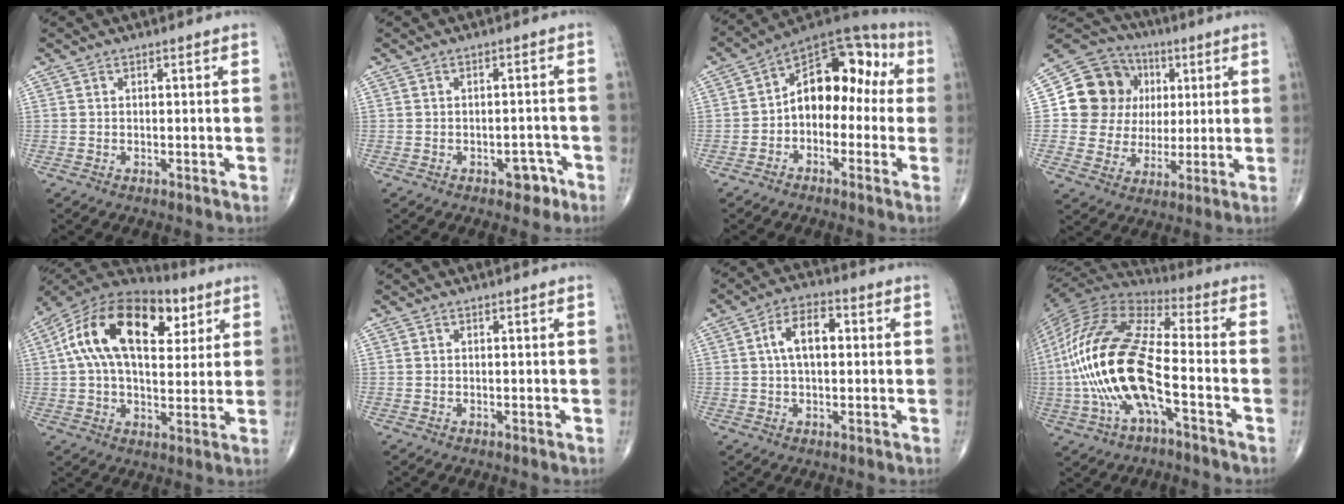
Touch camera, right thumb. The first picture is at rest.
{"total": 3.6, "force": [-2.0, 2.1, 2.0], "torque": [-0.008, 0.017, -0.024]}
{"total": 14.6, "force": [-0.2, 9.6, 11.1], "torque": [-0.116, 0.054, -0.023]}
{"total": 15.7, "force": [3.0, 14.3, 5.7], "torque": [-0.057, 0.017, 0.057]}
{"total": 22.6, "force": [7.2, 12.6, 17.2], "torque": [-0.289, 0.015, 0.111]}
{"total": 0.0}
{"total": 7.8, "force": [1.1, 4.3, 6.4], "torque": [-0.109, 0.019, 0.013]}
{"total": 22.7, "force": [-4.8, 8.5, 20.5], "torque": [-0.443, 0.028, -0.089]}